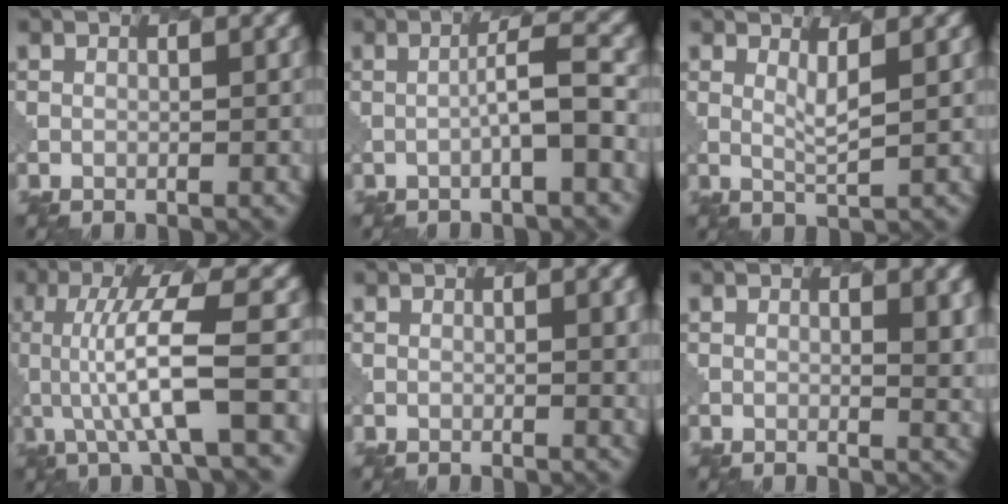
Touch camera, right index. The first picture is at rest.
{"total": 2.8, "force": [-0.5, 0.1, 2.8], "torque": [-0.047, 0.013, -0.017]}
{"total": 1.5, "force": [1.1, 0.1, 1.1], "torque": [-0.027, -0.008, 0.019]}
{"total": 6.5, "force": [-0.4, 1.2, 6.4], "torque": [-0.122, 0.006, -0.006]}
{"total": 1.9, "force": [0.5, 0.5, 1.8], "torque": [-0.021, 0.000, 0.008]}
{"total": 3.2, "force": [0.9, 0.9, 2.9], "torque": [-0.035, -0.001, 0.015]}